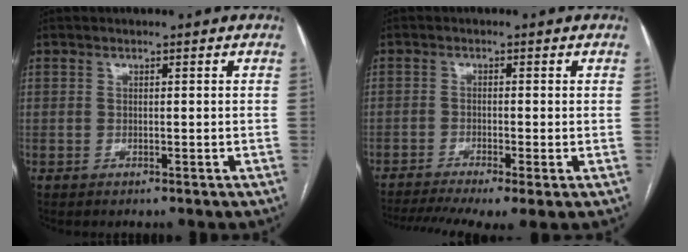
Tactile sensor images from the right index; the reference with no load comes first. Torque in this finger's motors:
{"motor_torque": [1.76, -0.38, 0.47, 0.11]}